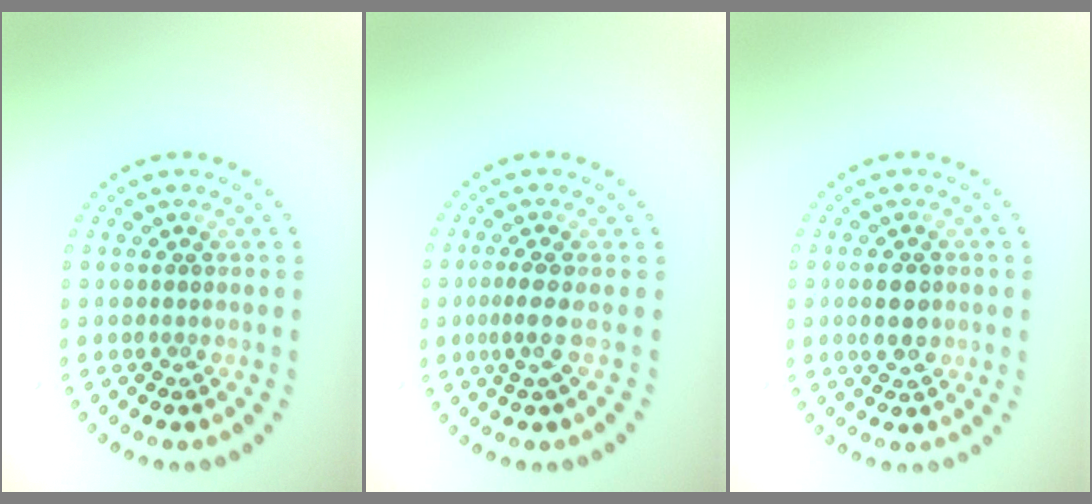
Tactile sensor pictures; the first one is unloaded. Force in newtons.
{"total": 2.1, "press": 1.4, "slide": 1.6}
{"total": 2.8, "press": 2.8, "slide": 0.1}